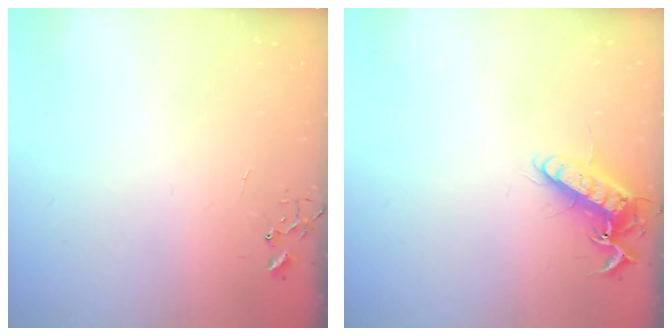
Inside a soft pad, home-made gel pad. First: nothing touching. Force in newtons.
{"total": 13.3, "press": 13.2, "slide": 1.1}